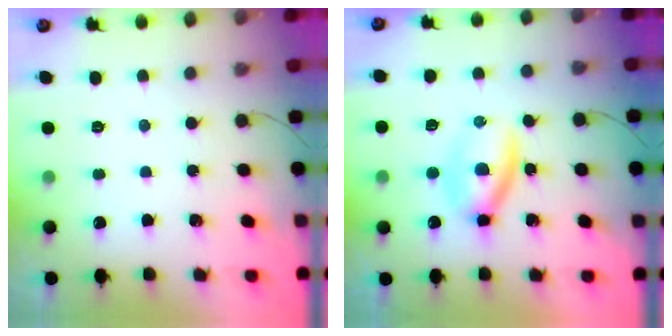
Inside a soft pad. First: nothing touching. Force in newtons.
{"total": 5.4, "press": 5.4, "slide": 0.9}